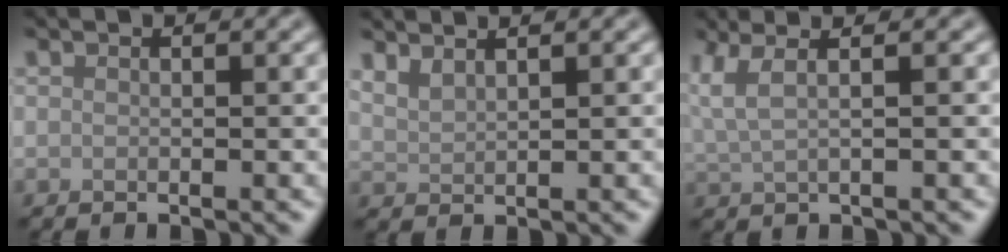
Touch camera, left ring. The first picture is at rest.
{"total": 2.1, "force": [1.8, 0.6, 1.0], "torque": [-0.014, 0.008, 0.032]}
{"total": 3.5, "force": [1.8, 1.1, 2.8], "torque": [-0.055, 0.010, 0.030]}